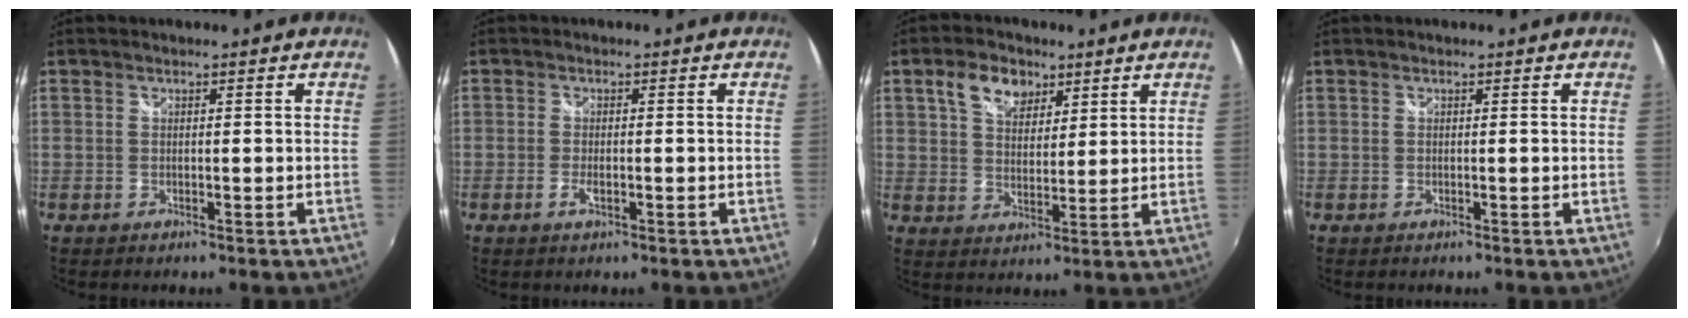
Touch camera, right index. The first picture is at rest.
{"total": 2.0, "force": [-0.8, 0.8, 1.7], "torque": [-0.035, -0.004, -0.015]}
{"total": 7.7, "force": [4.2, 4.8, 4.2], "torque": [-0.075, 0.017, 0.072]}
{"total": 0.0}